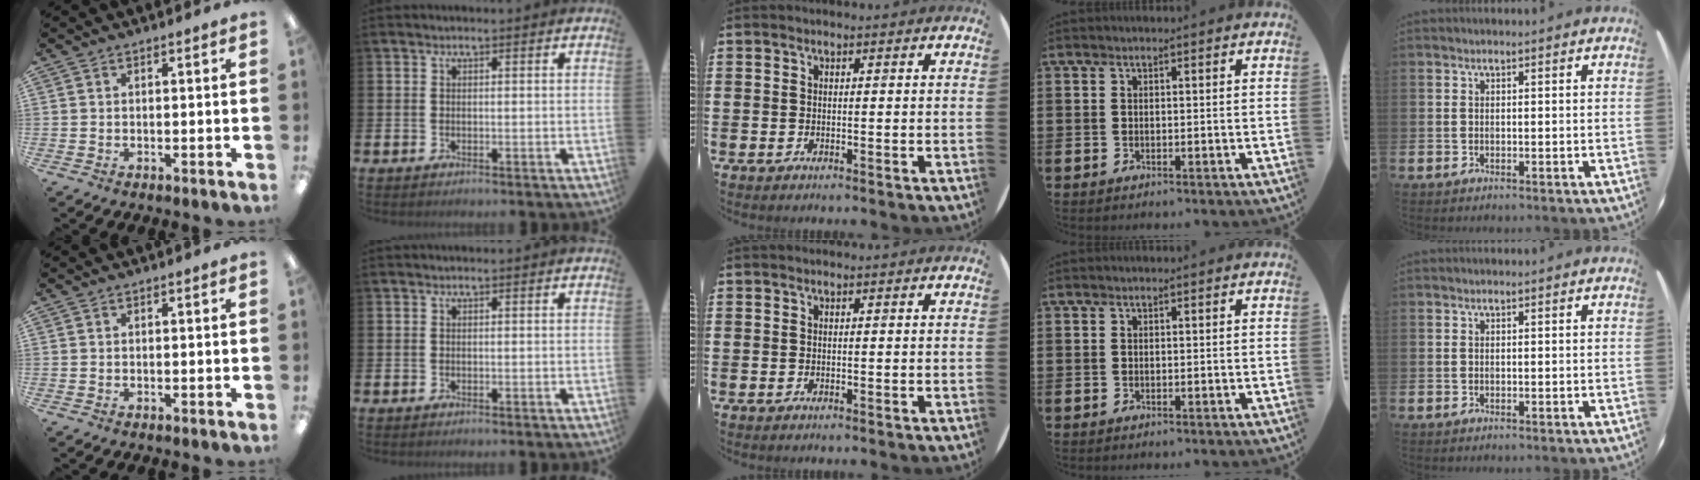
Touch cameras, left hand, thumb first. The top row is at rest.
{}